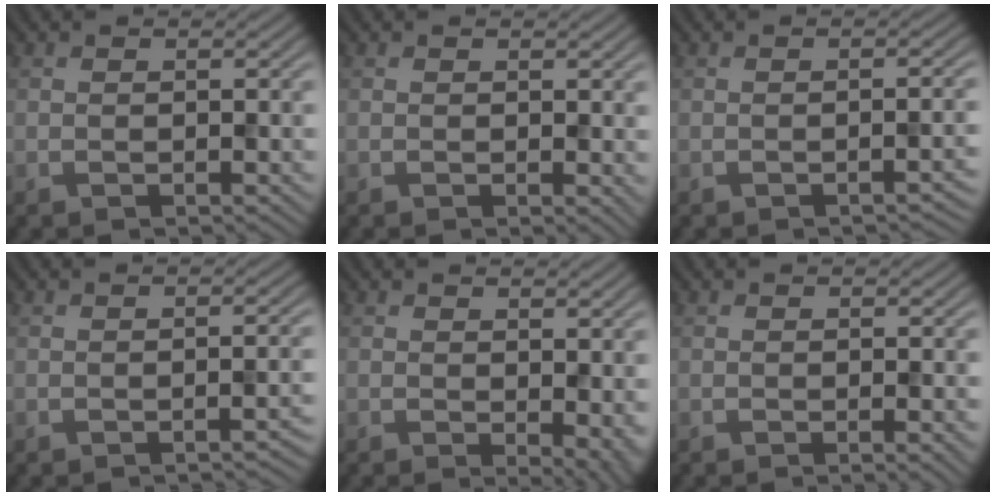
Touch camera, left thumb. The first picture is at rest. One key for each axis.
{"total": 1.0, "fx": 0.2, "fy": 0.6, "fz": 0.8, "tx": -0.006, "ty": -0.004, "tz": 0.004}
{"total": 1.8, "fx": -1.0, "fy": 0.4, "fz": 1.5, "tx": -0.015, "ty": 0.005, "tz": -0.017}
{"total": 2.0, "fx": -1.2, "fy": 0.4, "fz": 1.5, "tx": -0.015, "ty": 0.005, "tz": -0.020}
{"total": 3.8, "fx": -0.1, "fy": 2.0, "fz": 3.2, "tx": -0.035, "ty": -0.010, "tz": 0.003}
{"total": 0.8, "fx": -0.2, "fy": 0.1, "fz": 0.8, "tx": -0.012, "ty": -0.004, "tz": -0.005}